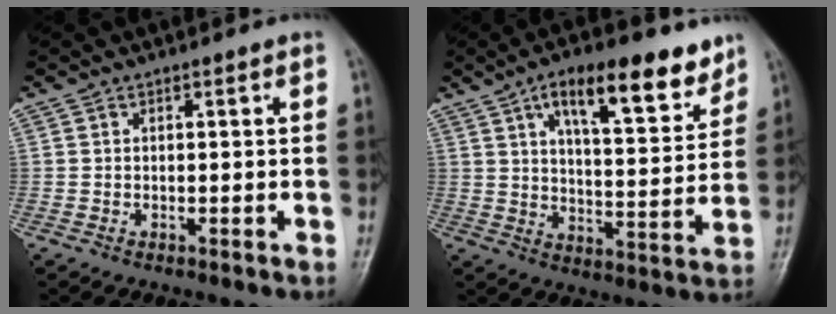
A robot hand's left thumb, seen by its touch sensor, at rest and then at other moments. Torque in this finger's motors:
{"motor_torque": [0.62, 0.53, 1.20, -0.91, 0.13]}